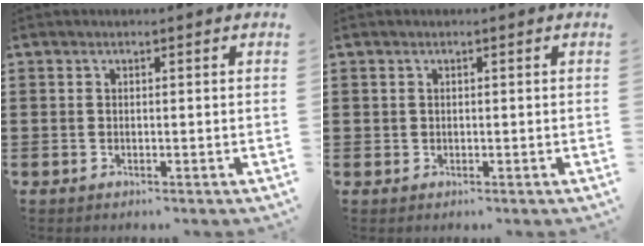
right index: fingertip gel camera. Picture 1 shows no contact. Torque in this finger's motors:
{"motor_torque": [1.09, 1.05, 0.02, 0.01]}